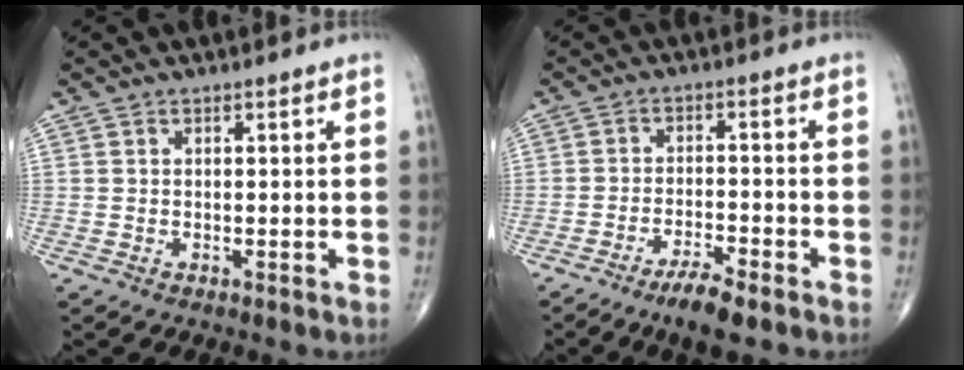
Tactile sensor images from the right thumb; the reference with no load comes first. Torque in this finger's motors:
{"motor_torque": [0.12, 0.50, 0.36, 0.18, 0.13]}